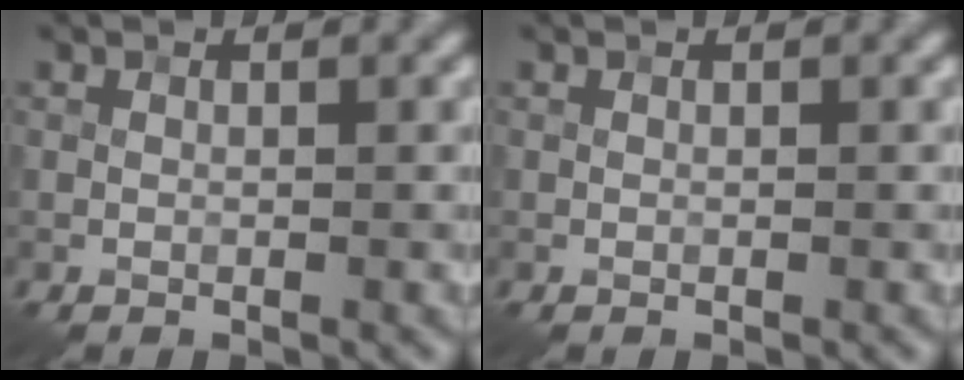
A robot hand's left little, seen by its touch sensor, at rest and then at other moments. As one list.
[{"total": 0.0}]